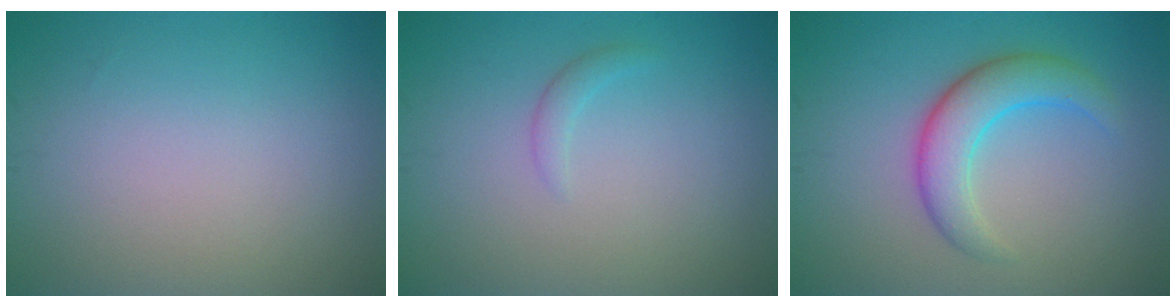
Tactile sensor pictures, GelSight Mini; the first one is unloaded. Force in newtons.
{"total": 1.0, "press": 0.9, "slide": 0.2}
{"total": 4.5, "press": 4.5, "slide": 0.3}